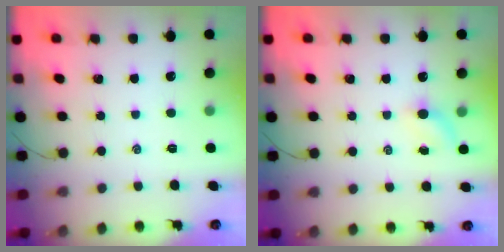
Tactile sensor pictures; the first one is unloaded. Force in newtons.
{"total": 4.2, "press": 4.0, "slide": 1.4}